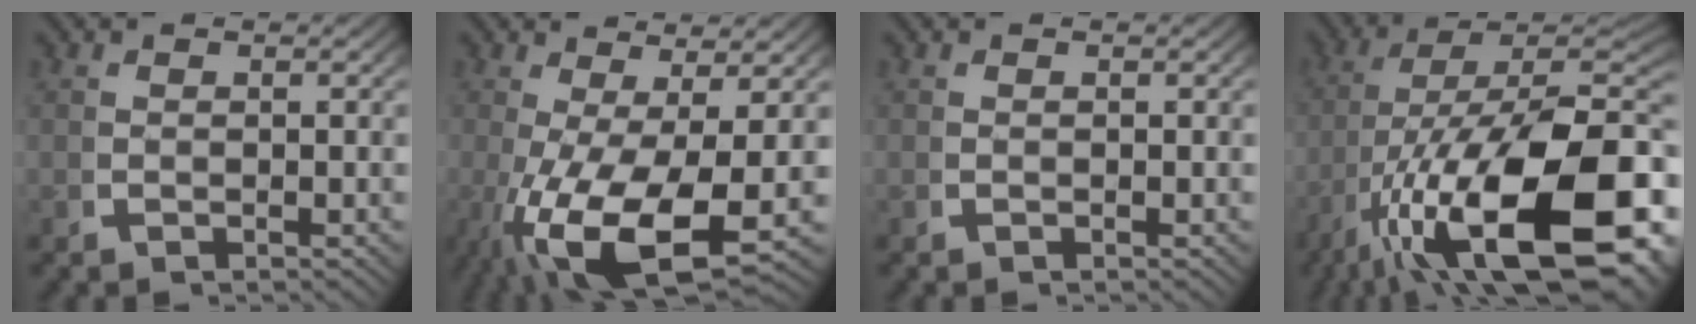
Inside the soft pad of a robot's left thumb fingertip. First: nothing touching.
{"total": 12.3, "force": [-3.2, 6.6, 9.9], "torque": [-0.209, -0.048, -0.017]}
{"total": 0.0}
{"total": 22.6, "force": [-4.2, 11.4, 19.0], "torque": [-0.322, -0.071, -0.019]}